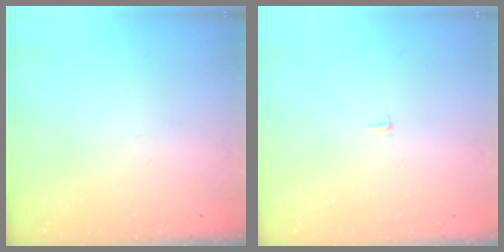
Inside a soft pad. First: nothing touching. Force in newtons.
{"total": 1.8, "press": 1.8, "slide": 0.1}